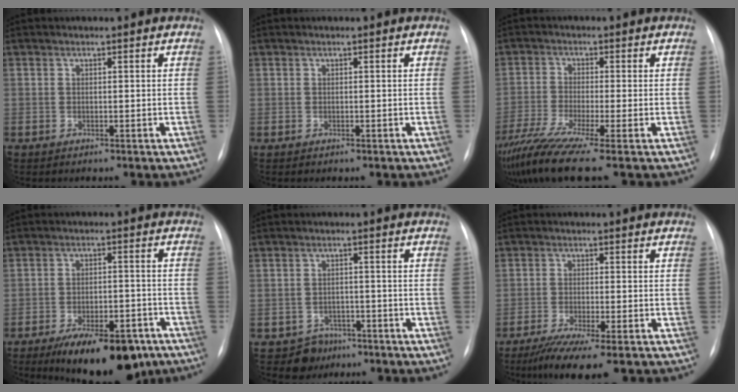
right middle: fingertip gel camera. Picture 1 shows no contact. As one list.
[{"total": 0.0}, {"total": 9.8, "force": [-7.1, -0.9, 6.6], "torque": [-0.116, -0.029, -0.122]}, {"total": 13.7, "force": [-9.6, 5.1, 8.3], "torque": [-0.101, 0.005, -0.139]}, {"total": 3.7, "force": [-2.4, 2.8, -0.1], "torque": [0.005, 0.010, -0.028]}, {"total": 8.2, "force": [-5.7, 0.4, 5.8], "torque": [-0.092, -0.023, -0.087]}]